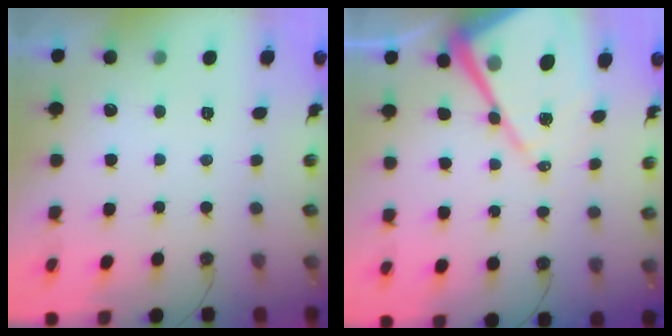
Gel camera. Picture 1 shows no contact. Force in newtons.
{"total": 18.2, "press": 18.1, "slide": 1.9}